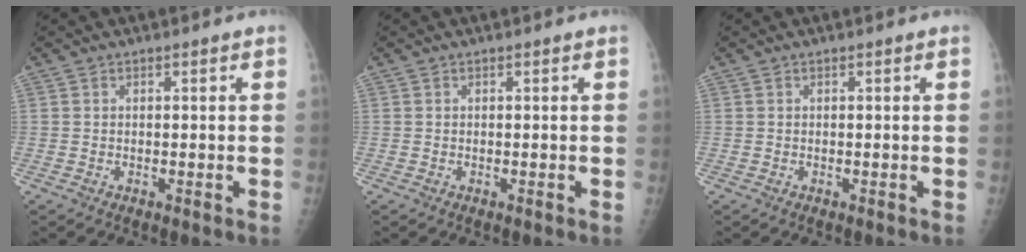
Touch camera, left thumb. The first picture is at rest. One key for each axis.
{"total": 0.0}
{"total": 0.0}